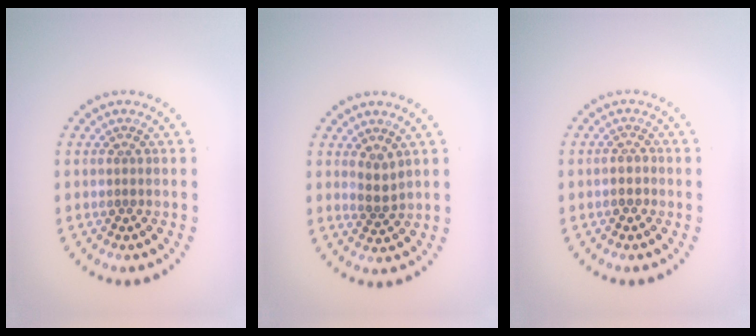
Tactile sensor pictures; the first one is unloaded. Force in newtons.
{"total": 1.7, "press": 1.3, "slide": 1.1}
{"total": 1.2, "press": 1.1, "slide": 0.5}